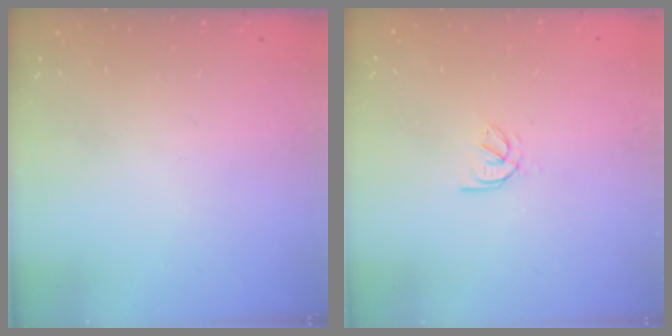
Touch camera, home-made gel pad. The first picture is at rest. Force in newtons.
{"total": 2.9, "press": 2.8, "slide": 0.8}